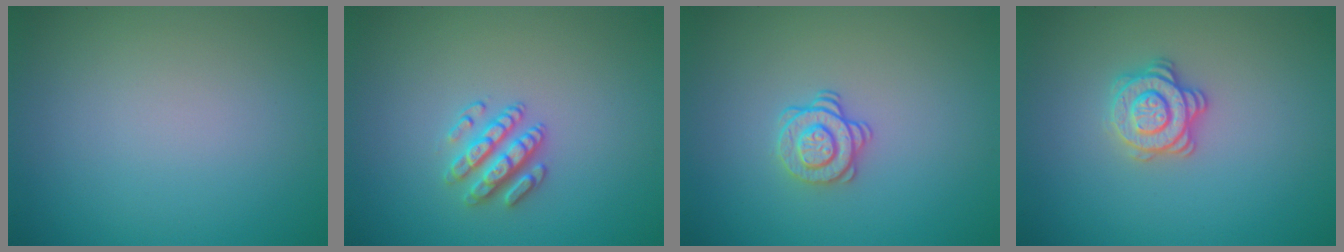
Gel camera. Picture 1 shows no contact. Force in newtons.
{"total": 2.7, "press": 2.5, "slide": 1.0}
{"total": 2.1, "press": 1.7, "slide": 1.2}
{"total": 2.8, "press": 2.6, "slide": 1.0}